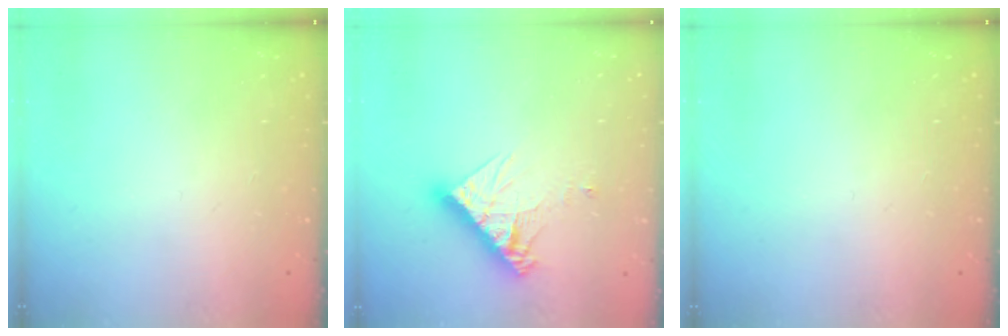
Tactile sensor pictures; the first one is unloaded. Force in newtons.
{"total": 11.9, "press": 11.8, "slide": 1.0}
{"total": 0.0}